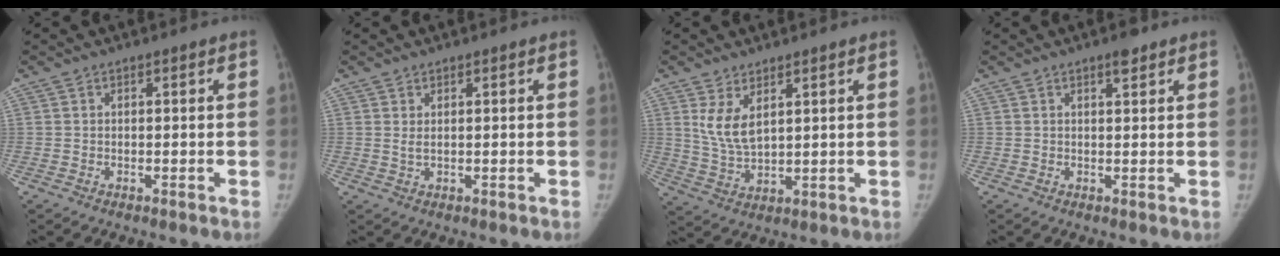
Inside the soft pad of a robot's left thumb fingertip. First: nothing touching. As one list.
[{"total": 1.3, "force": [0.5, 0.5, 1.1], "torque": [-0.020, 0.003, 0.013]}, {"total": 6.5, "force": [3.0, 3.0, 4.9], "torque": [-0.086, -0.019, 0.070]}, {"total": 2.0, "force": [1.4, 0.5, 1.4], "torque": [-0.018, -0.007, 0.021]}]